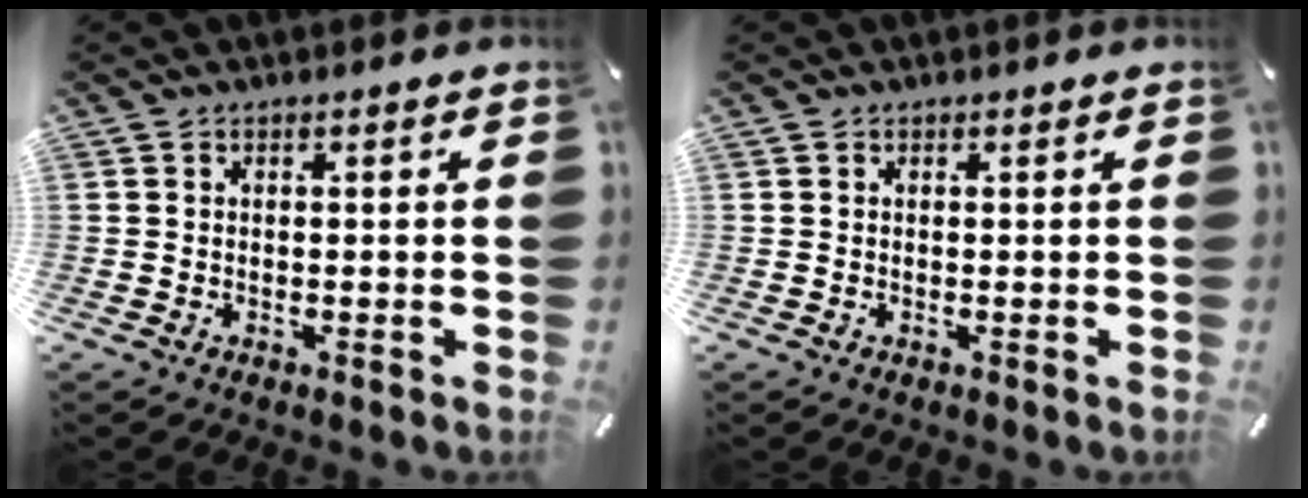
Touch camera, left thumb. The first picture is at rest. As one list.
[{"total": 0.0}]